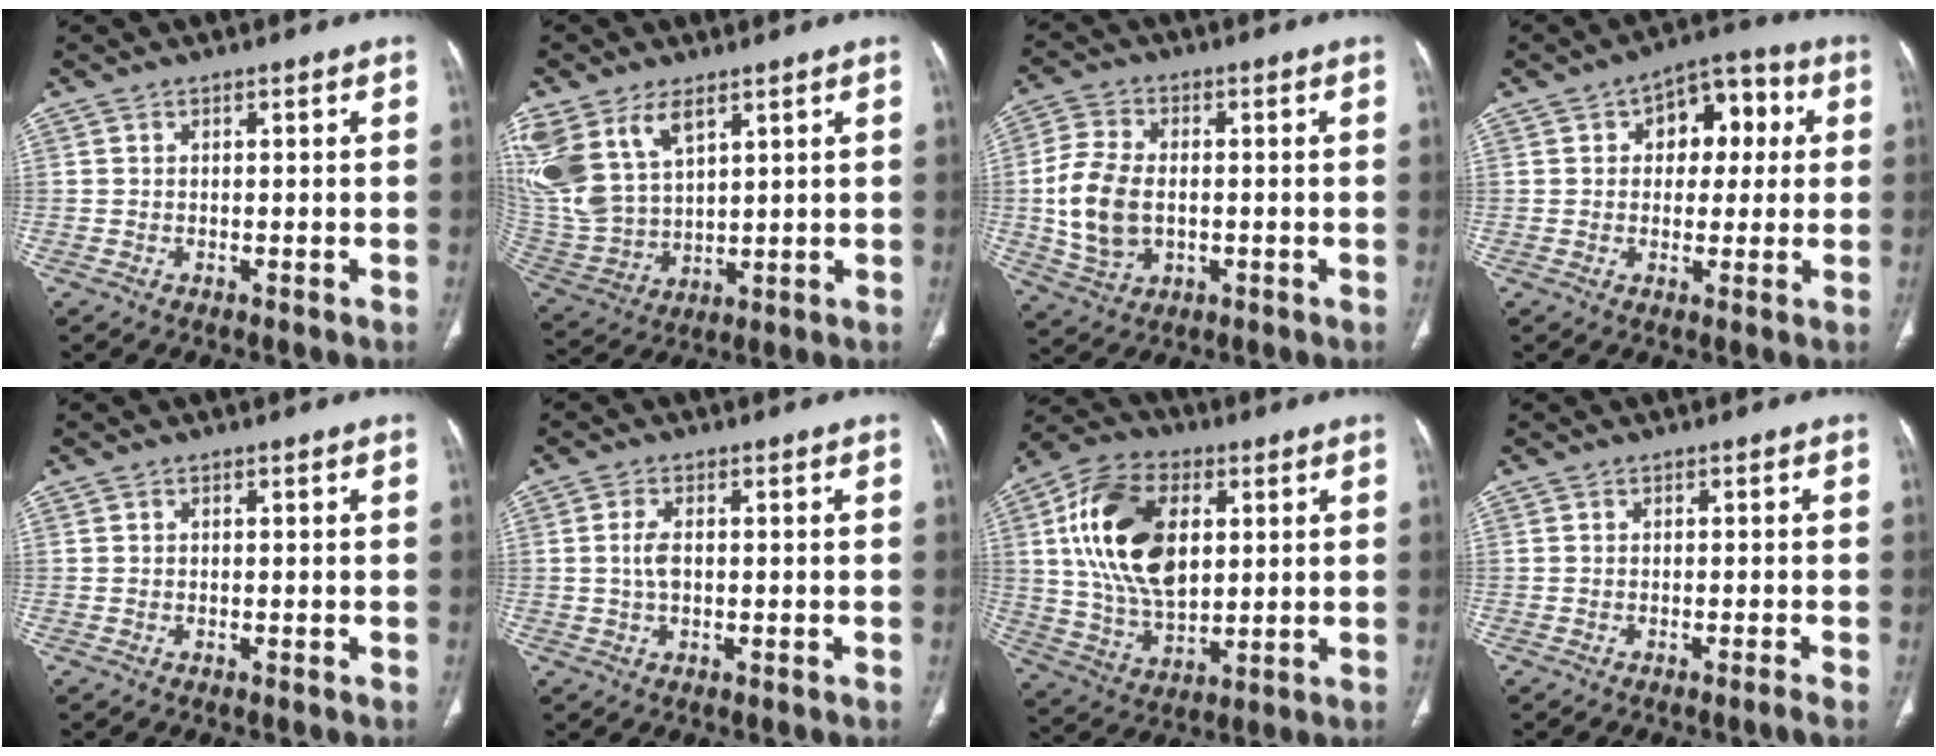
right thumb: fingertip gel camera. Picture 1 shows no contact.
{"total": 17.0, "force": [8.5, 10.0, 10.9], "torque": [-0.244, -0.019, 0.186]}
{"total": 11.7, "force": [-0.7, 7.8, 8.7], "torque": [-0.172, 0.005, -0.009]}
{"total": 10.6, "force": [2.5, 6.9, 7.7], "torque": [-0.062, 0.021, 0.030]}
{"total": 0.0}
{"total": 3.1, "force": [0.2, 1.7, 2.6], "torque": [-0.057, 0.004, 0.003]}
{"total": 19.8, "force": [4.6, 12.1, 14.9], "torque": [-0.256, -0.005, 0.088]}
{"total": 1.1, "force": [-0.8, -0.5, 0.6], "torque": [-0.015, 0.005, -0.014]}